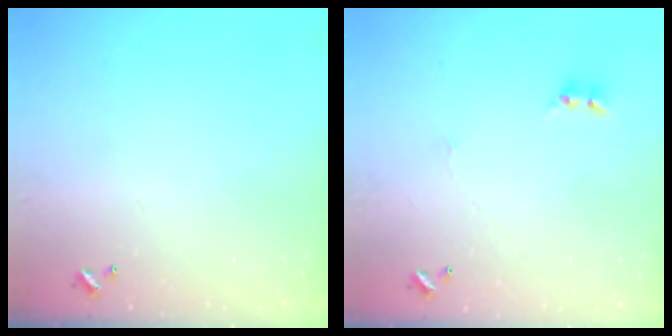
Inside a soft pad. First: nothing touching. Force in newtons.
{"total": 0.9, "press": 0.8, "slide": 0.4}